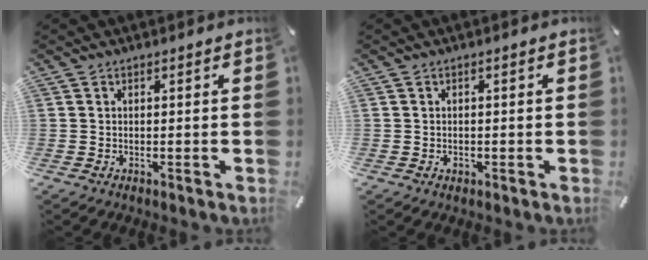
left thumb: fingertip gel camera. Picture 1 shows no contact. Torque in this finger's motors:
{"motor_torque": [0.12, 0.67, 0.01, -0.07, -0.01]}